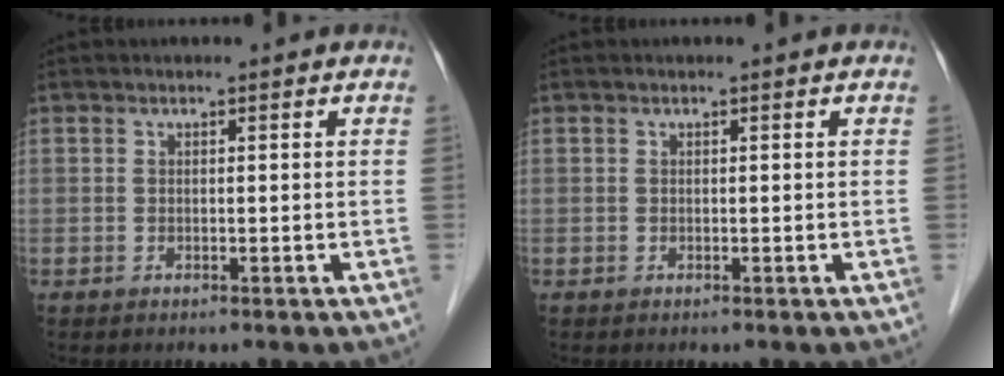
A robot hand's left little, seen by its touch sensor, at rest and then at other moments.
{"total": 0.0}